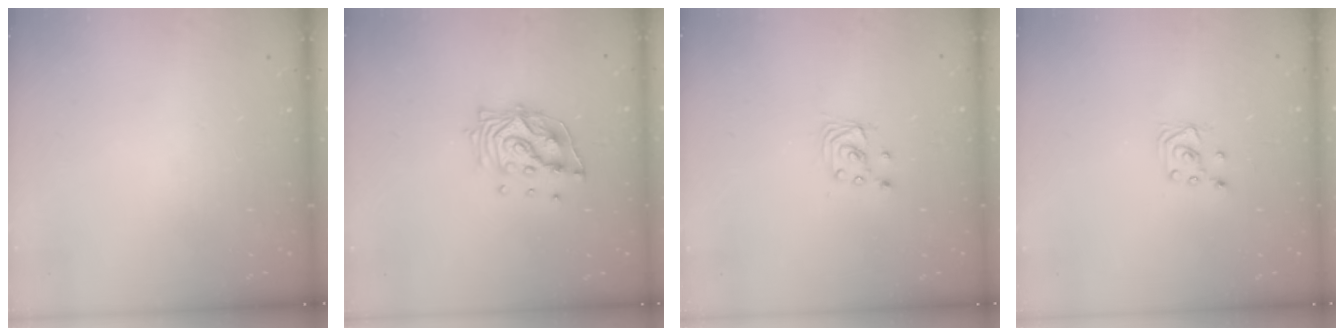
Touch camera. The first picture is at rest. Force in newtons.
{"total": 11.7, "press": 11.6, "slide": 1.4}
{"total": 2.8, "press": 2.8, "slide": 0.2}
{"total": 2.0, "press": 2.0, "slide": 0.2}